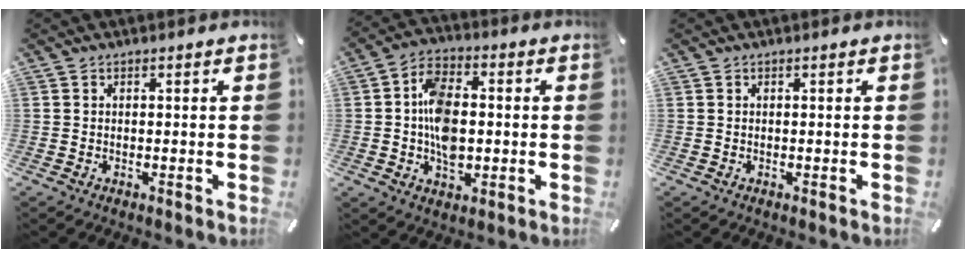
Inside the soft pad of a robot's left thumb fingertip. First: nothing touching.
{"total": 10.6, "force": [-0.9, 7.2, 7.8], "torque": [-0.146, 0.010, -0.016]}
{"total": 0.0}